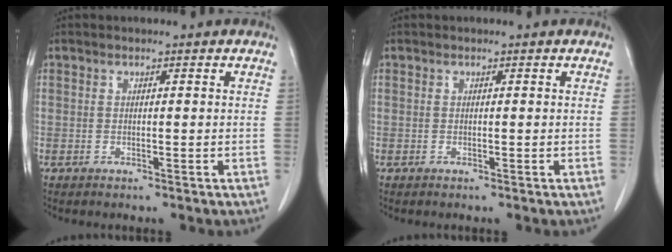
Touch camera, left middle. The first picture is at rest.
{"total": 0.0}